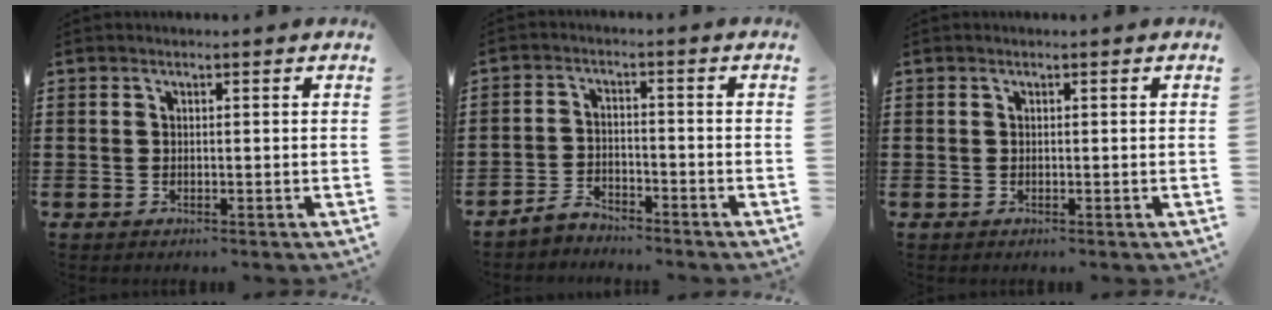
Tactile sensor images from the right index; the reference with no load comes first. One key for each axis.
{"total": 3.2, "fx": -3.1, "fy": 0.5, "fz": 0.2, "tx": -0.010, "ty": 0.007, "tz": -0.066}
{"total": 0.0}